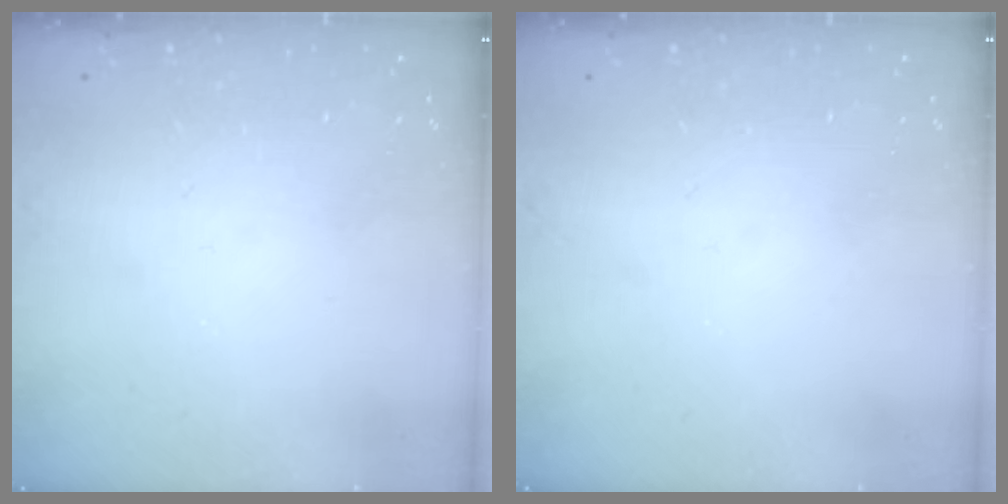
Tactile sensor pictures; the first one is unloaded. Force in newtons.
{"total": 0.0}